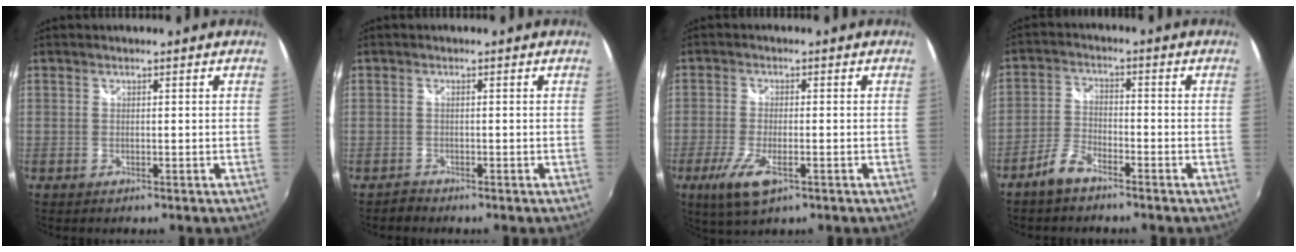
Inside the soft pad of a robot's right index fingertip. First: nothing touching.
{"total": 1.3, "force": [-1.1, 0.7, -0.4], "torque": [0.003, 0.005, -0.020]}
{"total": 7.9, "force": [-3.9, 2.6, 6.4], "torque": [-0.143, -0.023, -0.069]}
{"total": 5.0, "force": [-3.9, 1.7, 2.6], "torque": [-0.067, 0.009, -0.078]}